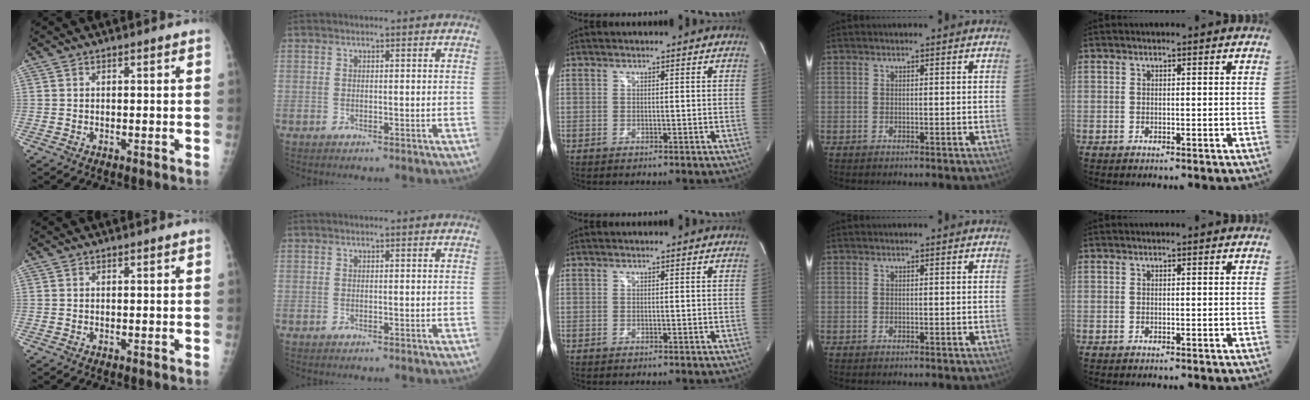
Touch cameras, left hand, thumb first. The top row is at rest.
{}